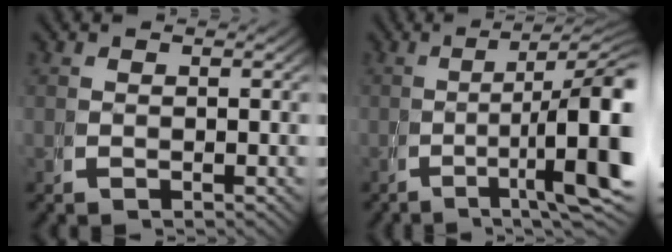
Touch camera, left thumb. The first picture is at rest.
{"total": 9.4, "force": [-1.0, 3.1, 8.8], "torque": [-0.131, -0.011, -0.019]}